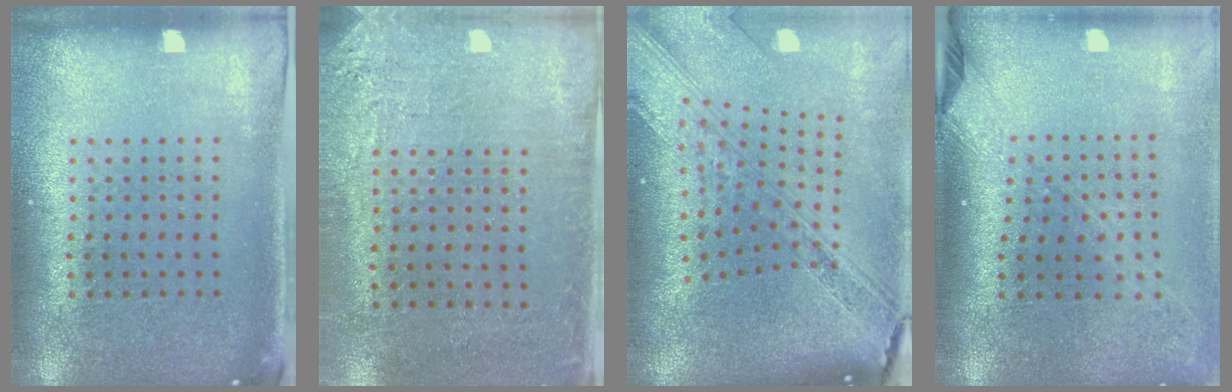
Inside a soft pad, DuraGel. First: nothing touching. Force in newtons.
{"total": 2.7, "press": 2.3, "slide": 1.3}
{"total": 4.2, "press": 3.0, "slide": 2.9}
{"total": 2.2, "press": 1.6, "slide": 1.5}